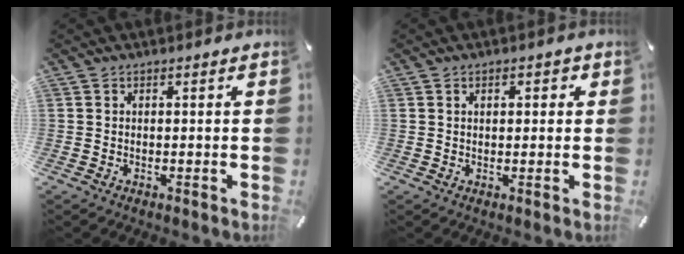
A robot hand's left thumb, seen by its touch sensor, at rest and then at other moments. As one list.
[{"total": 2.2, "force": [0.6, 1.4, 1.7], "torque": [-0.027, 0.005, 0.005]}]